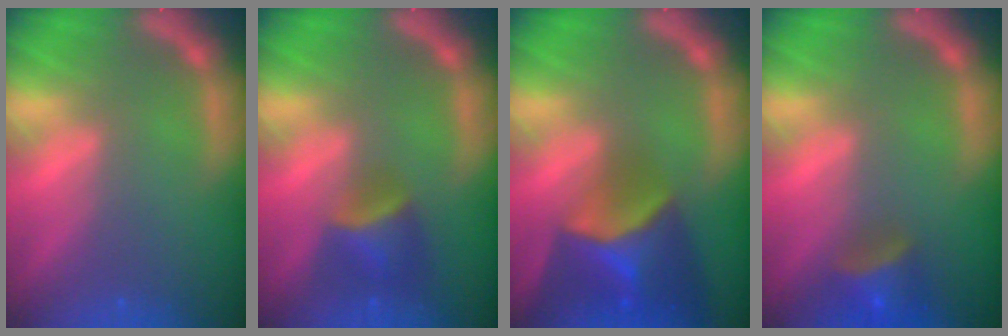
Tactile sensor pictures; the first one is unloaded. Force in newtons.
{"total": 4.0}
{"total": 8.9}
{"total": 4.0}